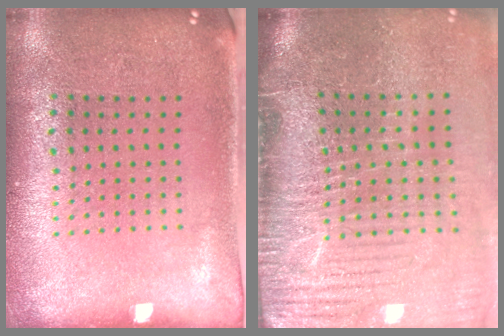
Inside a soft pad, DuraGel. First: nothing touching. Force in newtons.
{"total": 5.1, "press": 4.2, "slide": 2.9}